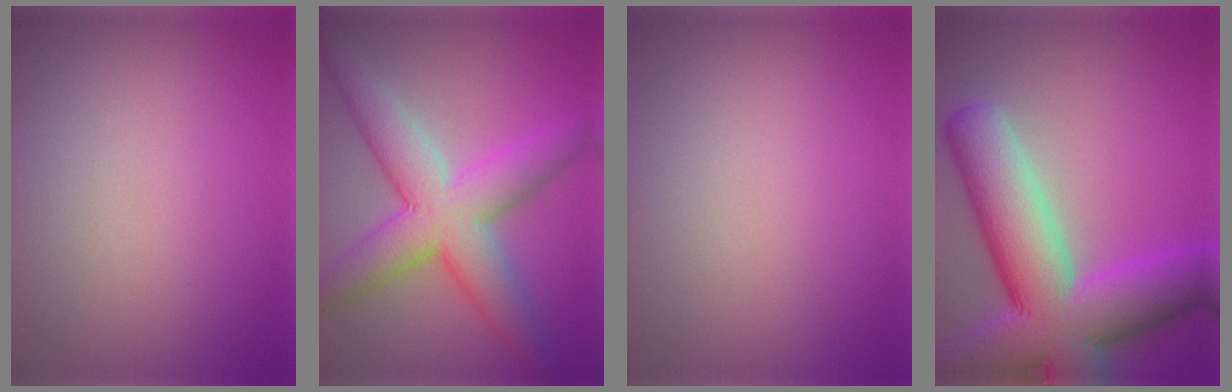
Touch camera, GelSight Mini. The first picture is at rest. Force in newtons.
{"total": 8.5, "press": 8.5, "slide": 0.4}
{"total": 0.0}
{"total": 13.7, "press": 13.7, "slide": 0.6}